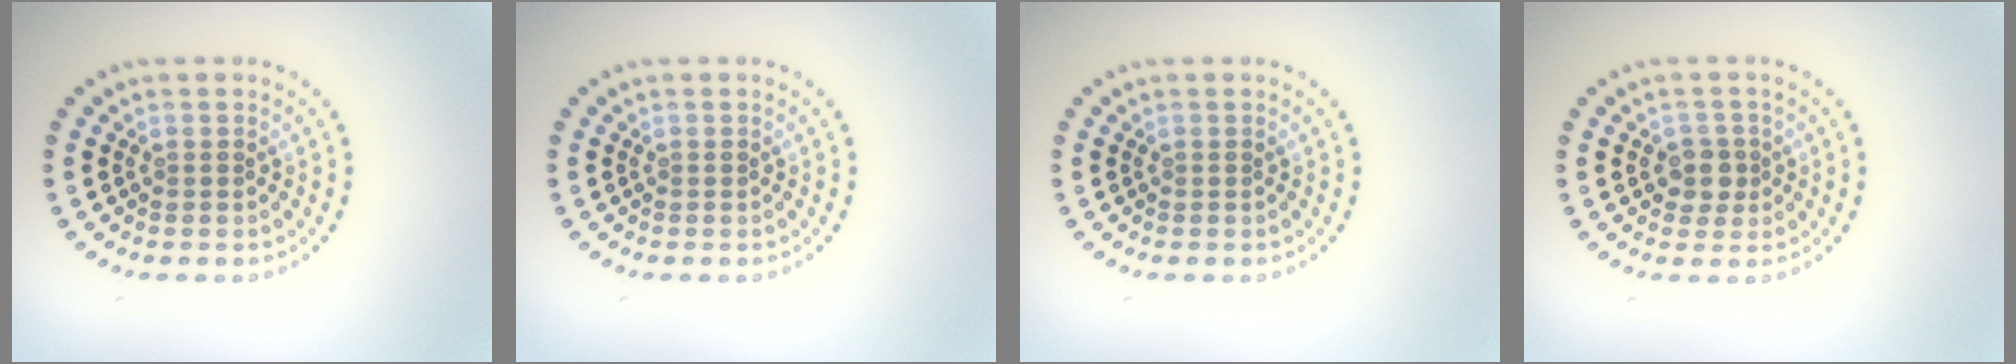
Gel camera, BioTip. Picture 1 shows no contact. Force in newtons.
{"total": 0.0}
{"total": 0.0}
{"total": 2.0, "press": 1.8, "slide": 0.9}